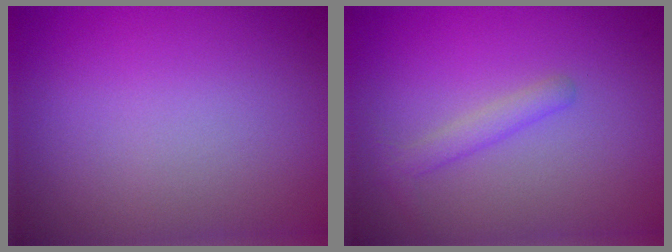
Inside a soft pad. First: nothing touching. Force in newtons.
{"total": 1.6, "press": 1.6, "slide": 0.0}